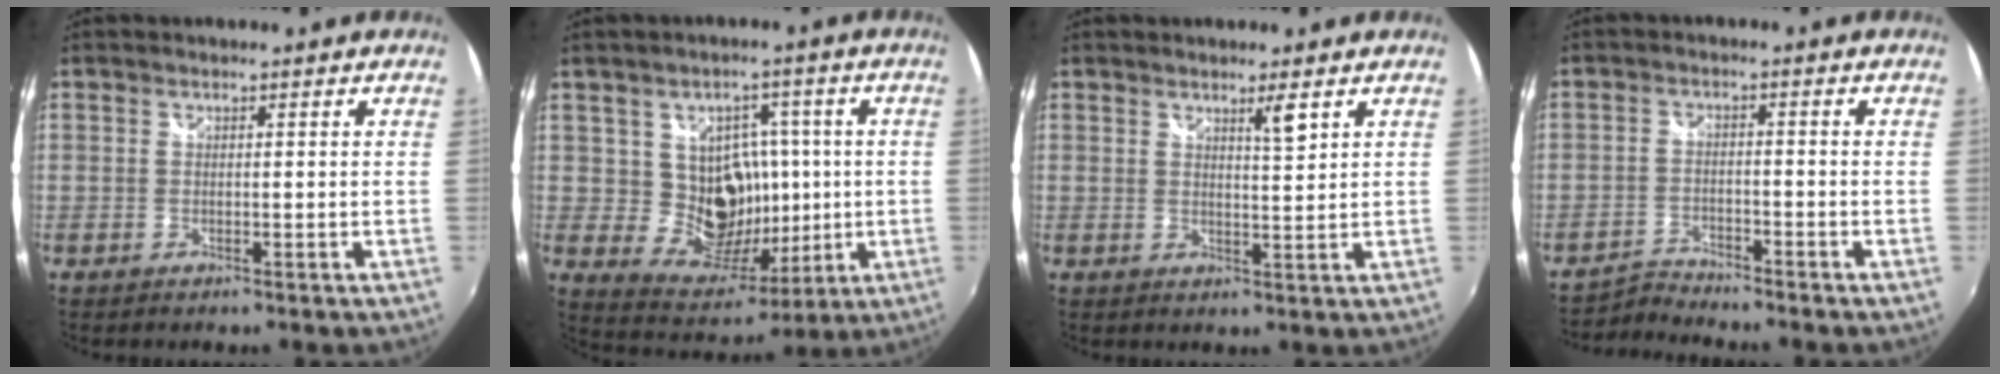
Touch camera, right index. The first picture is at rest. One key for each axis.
{"total": 11.7, "fx": 0.9, "fy": 10.7, "fz": 4.7, "tx": -0.083, "ty": 0.010, "tz": 0.033}
{"total": 2.9, "fx": 1.8, "fy": -0.1, "fz": 2.2, "tx": -0.035, "ty": -0.002, "tz": 0.029}
{"total": 3.8, "fx": -3.8, "fy": -0.1, "fz": -0.4, "tx": -0.006, "ty": 0.005, "tz": -0.076}